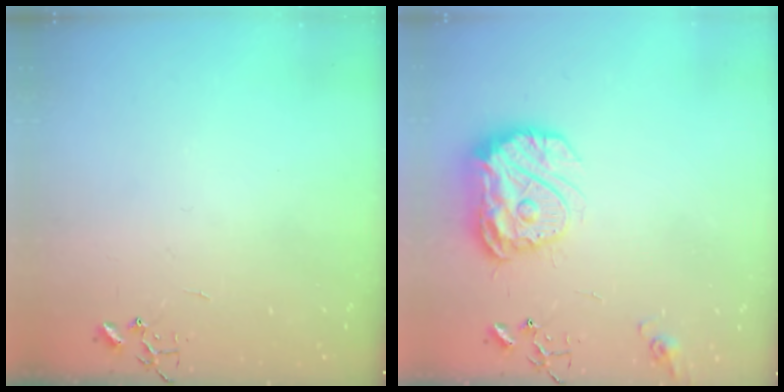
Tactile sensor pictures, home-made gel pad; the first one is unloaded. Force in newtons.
{"total": 17.1, "press": 17.0, "slide": 1.5}